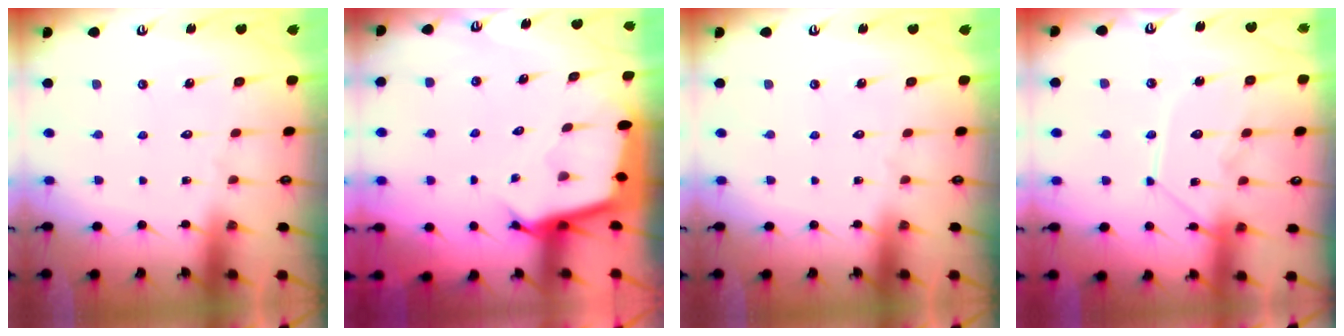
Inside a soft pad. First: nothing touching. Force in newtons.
{"total": 3.1, "press": 3.1, "slide": 0.1}
{"total": 0.0}
{"total": 12.3, "press": 12.3, "slide": 1.2}